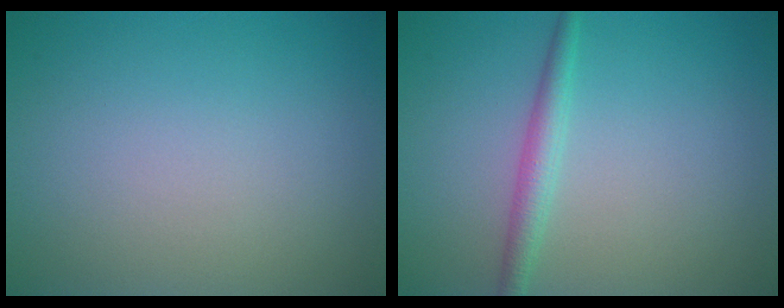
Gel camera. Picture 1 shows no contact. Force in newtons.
{"total": 2.0, "press": 2.0, "slide": 0.1}